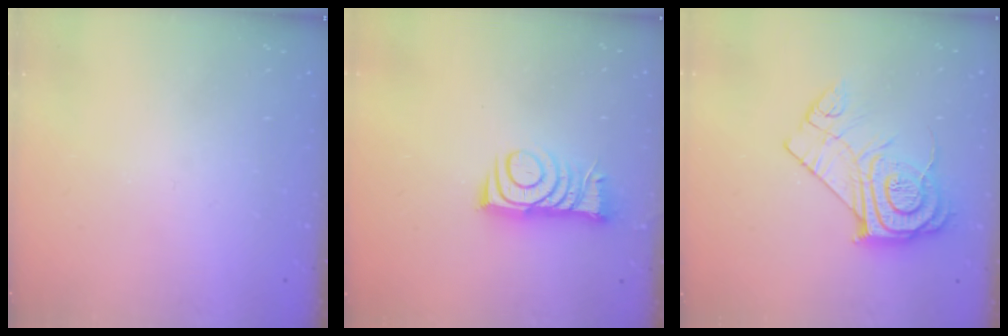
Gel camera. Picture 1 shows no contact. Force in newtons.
{"total": 9.2, "press": 9.2, "slide": 0.3}
{"total": 13.5, "press": 13.5, "slide": 1.0}